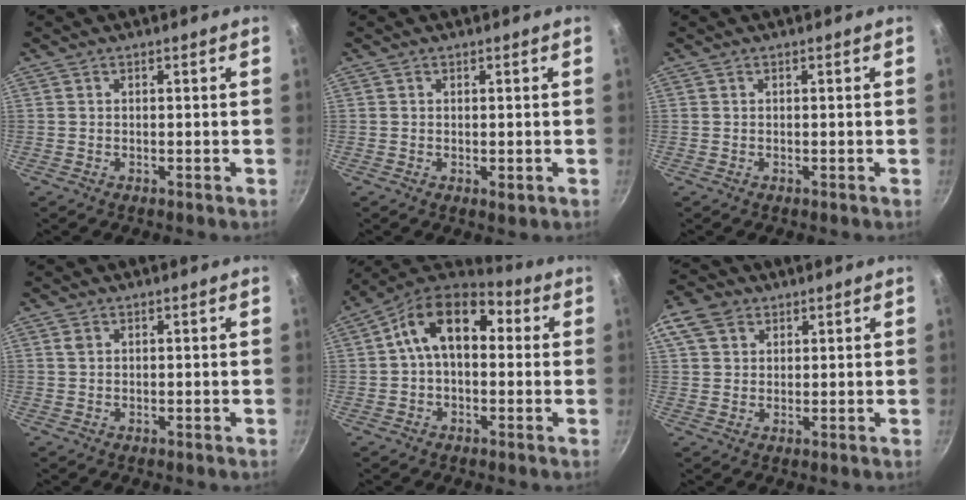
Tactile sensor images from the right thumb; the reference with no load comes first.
{"total": 1.0, "force": [-0.2, 0.4, 0.9], "torque": [-0.013, -0.005, -0.003]}
{"total": 0.0}
{"total": 1.2, "force": [0.5, 0.8, 0.7], "torque": [-0.012, 0.000, 0.010]}
{"total": 14.1, "force": [2.3, 9.1, 10.5], "torque": [-0.144, 0.032, 0.013]}
{"total": 7.0, "force": [3.3, 5.1, 3.4], "torque": [-0.050, 0.001, 0.052]}